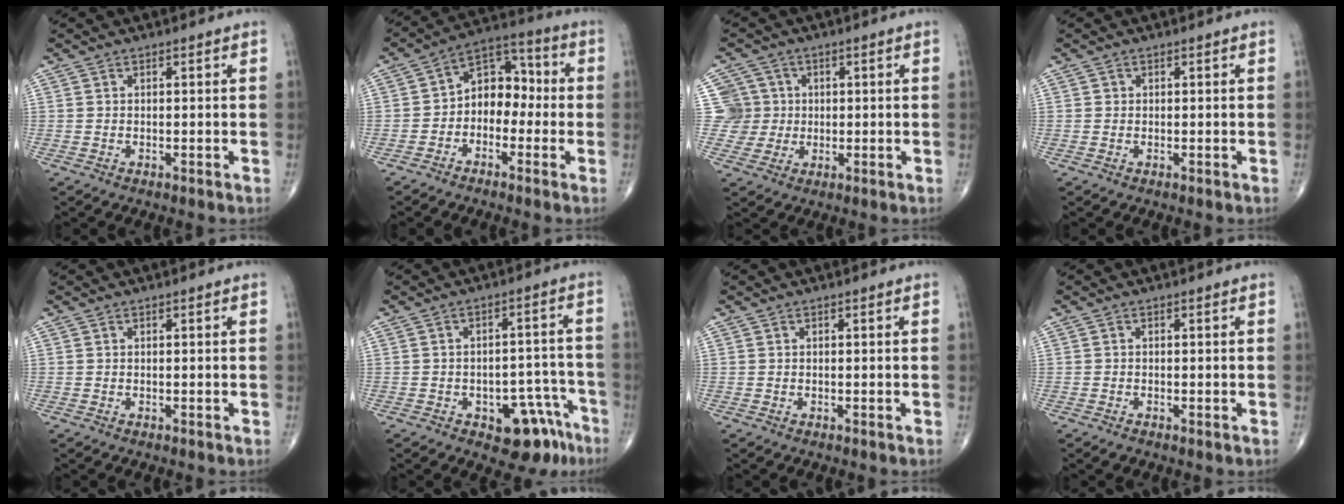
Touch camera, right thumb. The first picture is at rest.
{"total": 9.2, "force": [-1.6, 6.8, 6.0], "torque": [-0.058, 0.047, -0.046]}
{"total": 6.3, "force": [0.9, 6.2, -0.2], "torque": [0.044, 0.009, 0.013]}
{"total": 0.5, "force": [0.0, 0.5, 0.1], "torque": [0.002, 0.002, 0.000]}
{"total": 0.0}
{"total": 10.3, "force": [-5.8, 5.5, 6.5], "torque": [-0.047, 0.049, -0.069]}
{"total": 0.0}
{"total": 1.0, "force": [-0.6, 0.6, 0.7], "torque": [-0.012, 0.000, -0.010]}